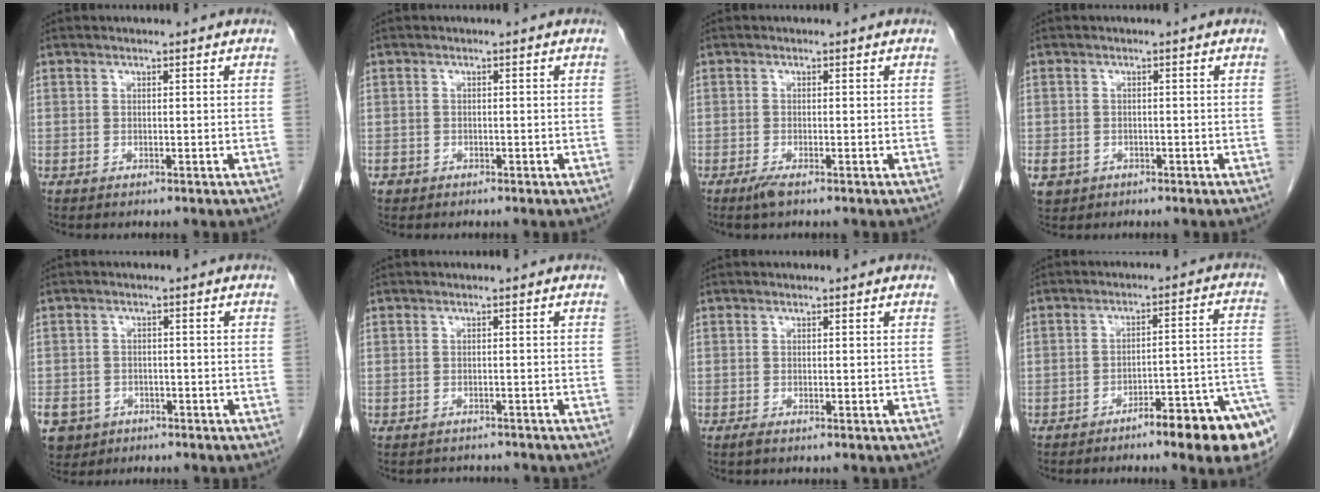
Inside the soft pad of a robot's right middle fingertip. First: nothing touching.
{"total": 1.3, "force": [-0.8, 1.0, 0.2], "torque": [-0.008, 0.004, -0.012]}
{"total": 1.7, "force": [-1.1, 0.1, 1.2], "torque": [-0.029, -0.005, -0.023]}
{"total": 5.4, "force": [-2.6, 4.5, 1.5], "torque": [-0.044, -0.001, -0.038]}
{"total": 9.3, "force": [-4.7, 7.6, 2.5], "torque": [-0.078, 0.004, -0.070]}
{"total": 2.9, "force": [-2.7, 0.9, -0.1], "torque": [0.000, -0.005, -0.038]}
{"total": 0.6, "force": [-0.5, 0.0, 0.4], "torque": [-0.010, -0.002, -0.009]}
{"total": 11.0, "force": [-6.3, 0.6, 9.0], "torque": [-0.087, 0.019, -0.086]}